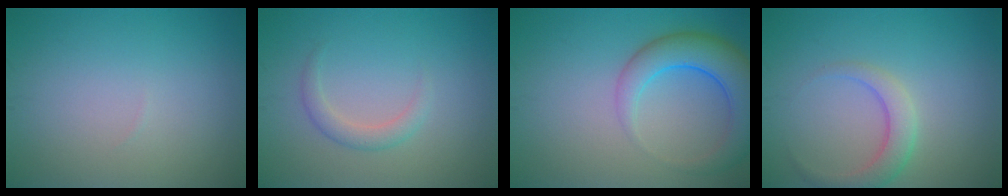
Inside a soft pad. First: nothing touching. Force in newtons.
{"total": 1.8, "press": 1.7, "slide": 0.1}
{"total": 6.0, "press": 6.0, "slide": 0.4}
{"total": 2.9, "press": 2.9, "slide": 0.1}